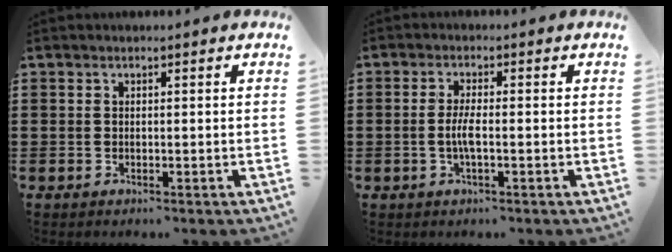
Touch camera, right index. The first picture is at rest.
{"total": 3.1, "force": [-0.7, 0.3, 3.0], "torque": [-0.069, -0.010, -0.018]}